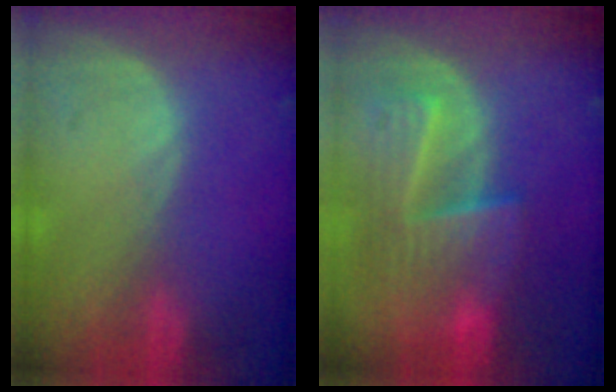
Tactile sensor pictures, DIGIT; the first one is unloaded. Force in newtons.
{"total": 9.3, "press": 8.3, "slide": 4.3}